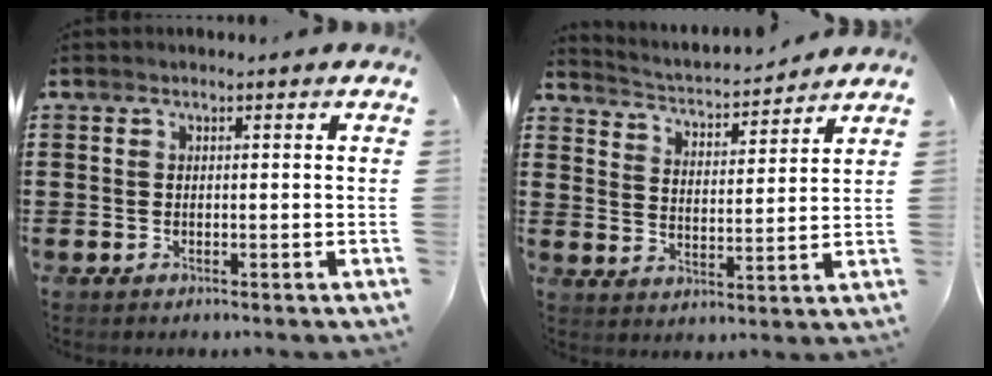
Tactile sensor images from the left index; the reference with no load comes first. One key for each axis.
{"total": 2.8, "fx": 2.8, "fy": -0.1, "fz": 0.4, "tx": -0.026, "ty": -0.029, "tz": 0.039}